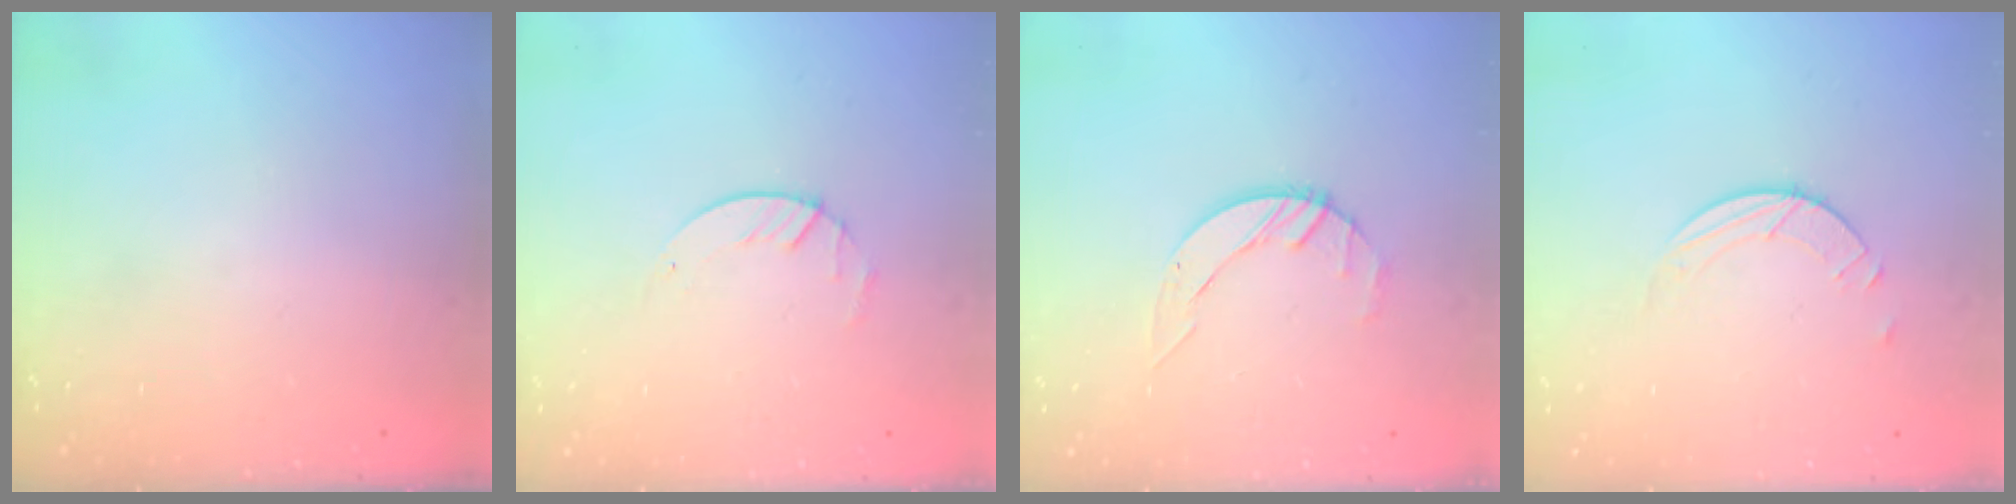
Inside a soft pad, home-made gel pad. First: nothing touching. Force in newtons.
{"total": 1.8, "press": 1.8, "slide": 0.2}
{"total": 2.7, "press": 2.7, "slide": 0.3}
{"total": 2.6, "press": 2.6, "slide": 0.3}